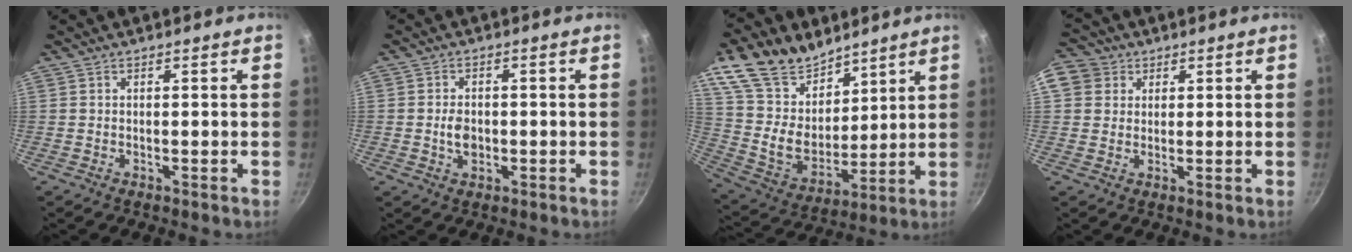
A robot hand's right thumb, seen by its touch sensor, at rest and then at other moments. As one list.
[{"total": 3.7, "force": [-0.6, 2.7, 2.4], "torque": [-0.031, 0.006, -0.010]}, {"total": 21.0, "force": [13.7, 13.0, 9.3], "torque": [-0.143, -0.072, 0.262]}, {"total": 9.0, "force": [3.1, 7.8, 3.1], "torque": [-0.054, 0.015, 0.048]}]